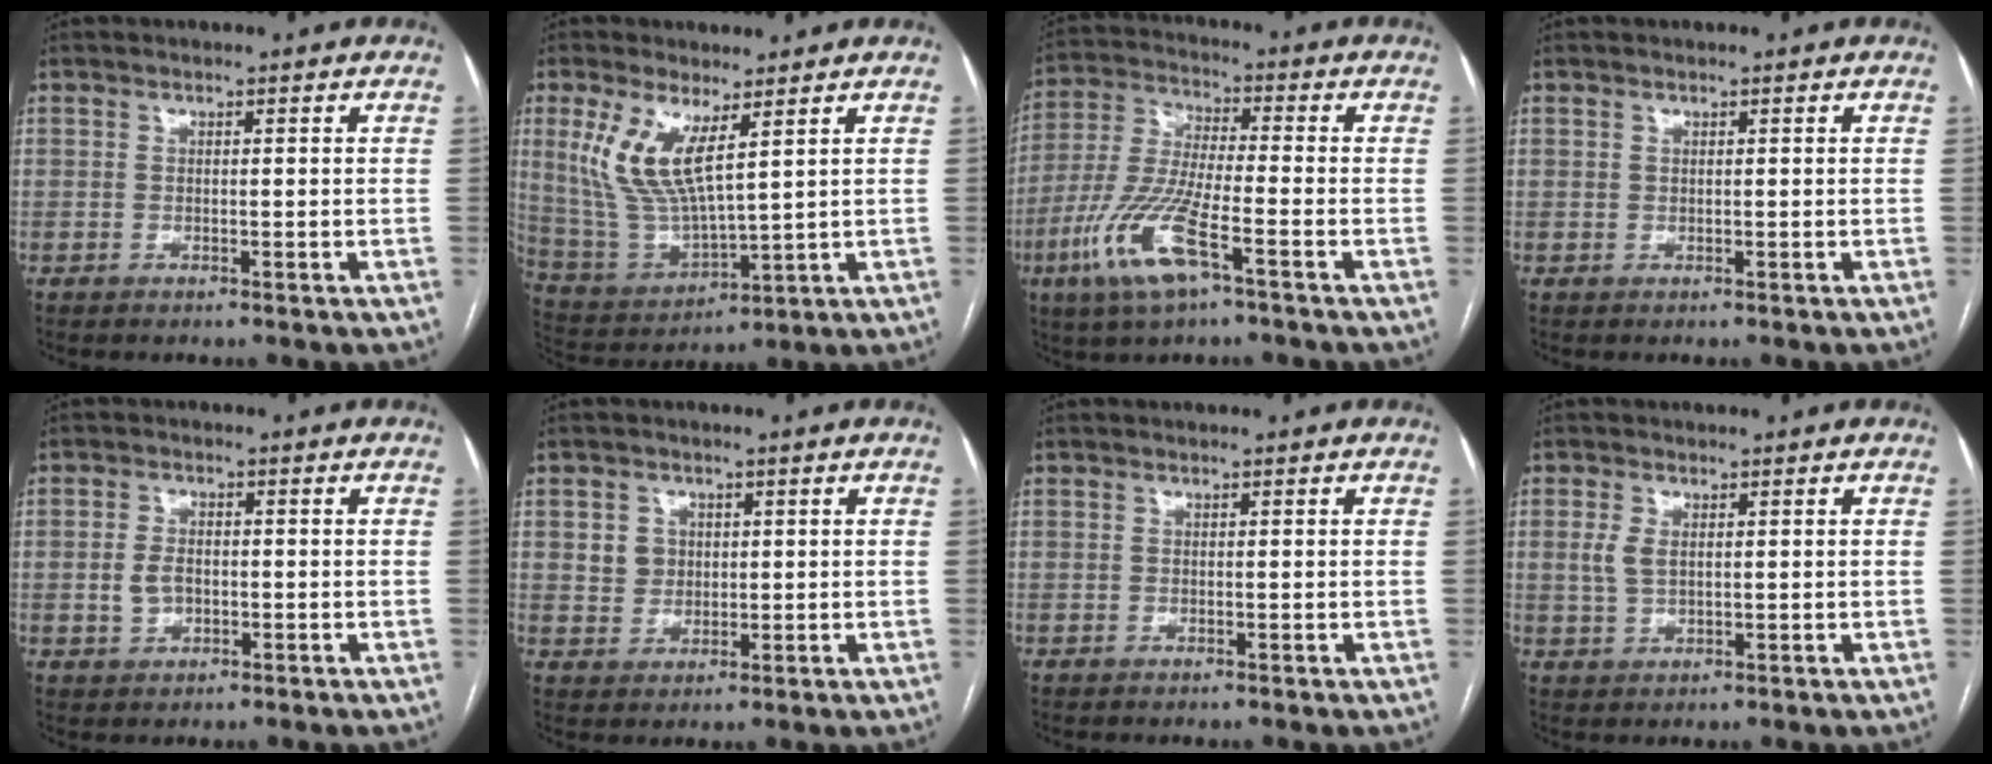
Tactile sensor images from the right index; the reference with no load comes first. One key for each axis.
{"total": 10.9, "fx": 4.8, "fy": 3.2, "fz": 9.3, "tx": -0.214, "ty": -0.002, "tz": 0.108}
{"total": 12.3, "fx": -5.8, "fy": 1.9, "fz": 10.6, "tx": -0.233, "ty": -0.015, "tz": -0.115}
{"total": 0.0}
{"total": 3.2, "fx": -0.6, "fy": 2.3, "fz": 2.1, "tx": -0.044, "ty": 0.005, "tz": -0.009}
{"total": 3.7, "fx": 0.9, "fy": 3.5, "fz": 1.0, "tx": -0.016, "ty": 0.009, "tz": 0.018}
{"total": 0.0}
{"total": 2.9, "fx": 0.6, "fy": 1.6, "fz": 2.3, "tx": -0.052, "ty": 0.005, "tz": 0.016}